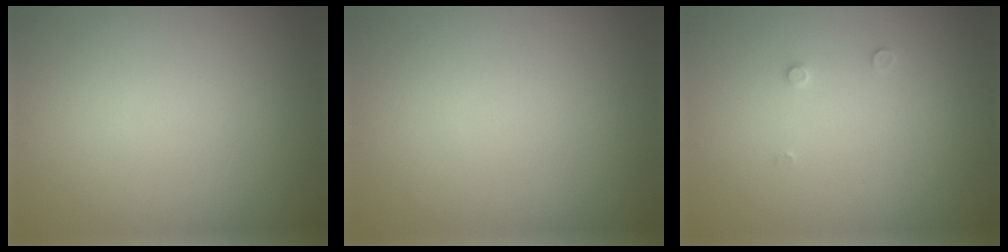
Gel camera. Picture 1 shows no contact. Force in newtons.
{"total": 0.0}
{"total": 0.6, "press": 0.6, "slide": 0.2}